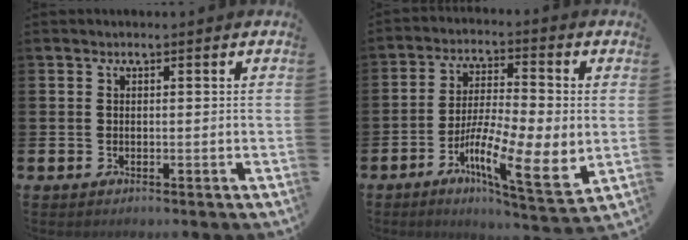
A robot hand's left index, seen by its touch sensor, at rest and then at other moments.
{"total": 10.0, "force": [-2.4, 1.9, 9.5], "torque": [-0.152, -0.033, -0.044]}